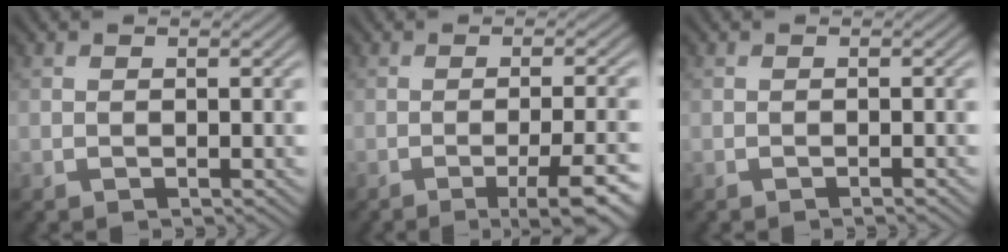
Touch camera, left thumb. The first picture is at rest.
{"total": 7.0, "force": [-3.3, 1.2, 6.1], "torque": [-0.090, 0.004, -0.047]}
{"total": 0.7, "force": [-0.6, 0.0, 0.4], "torque": [-0.005, 0.003, -0.013]}